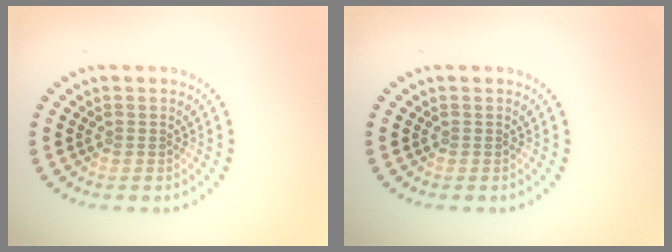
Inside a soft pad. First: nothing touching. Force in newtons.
{"total": 0.0}